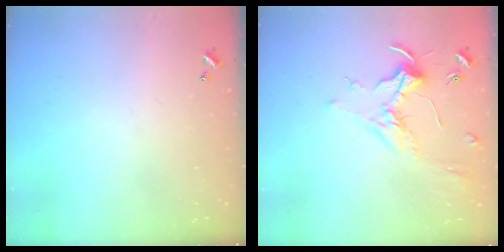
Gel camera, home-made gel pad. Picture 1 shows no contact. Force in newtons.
{"total": 1.9, "press": 1.8, "slide": 0.8}